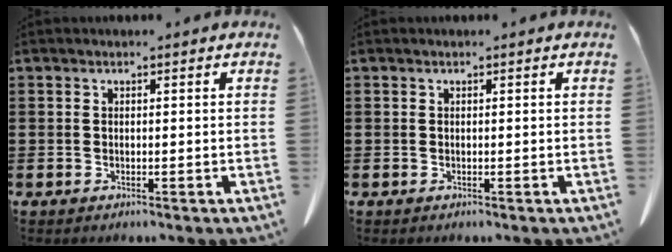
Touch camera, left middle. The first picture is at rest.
{"total": 0.0}